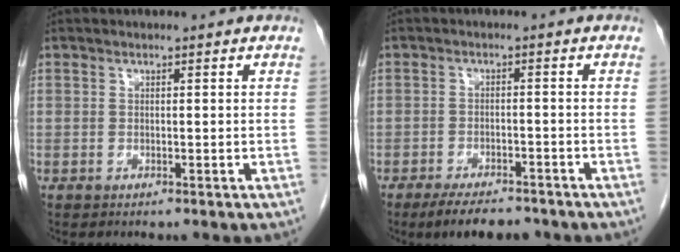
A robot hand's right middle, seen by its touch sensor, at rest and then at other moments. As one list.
[{"total": 6.8, "force": [-5.6, 2.1, 3.3], "torque": [-0.050, -0.006, -0.088]}]